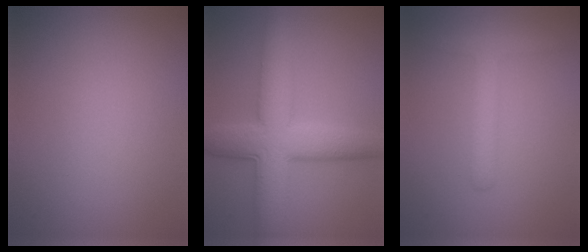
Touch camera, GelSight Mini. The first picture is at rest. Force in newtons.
{"total": 8.2, "press": 8.2, "slide": 0.0}
{"total": 2.5, "press": 2.5, "slide": 0.1}